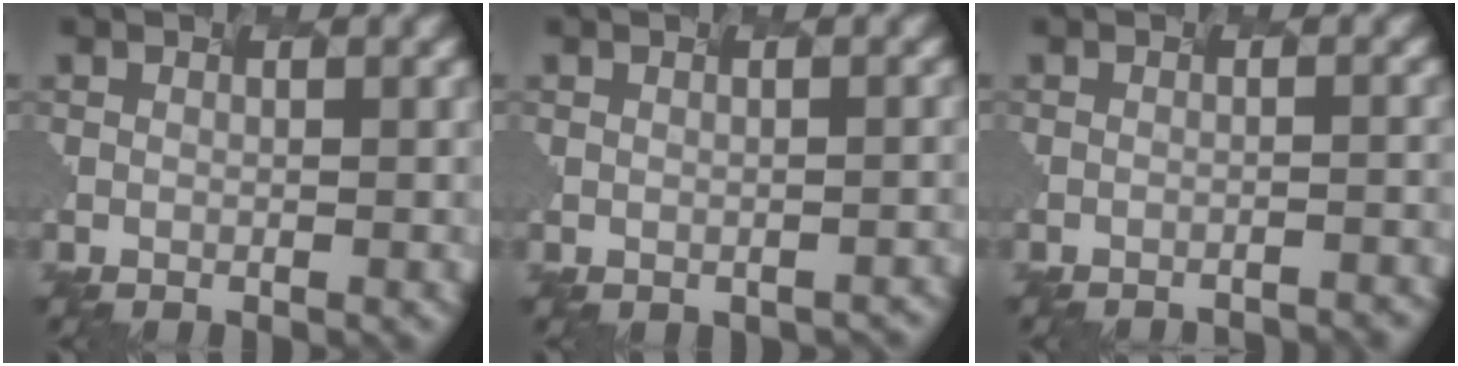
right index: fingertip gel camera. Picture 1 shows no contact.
{"total": 0.6, "force": [-0.1, 0.5, 0.2], "torque": [0.000, -0.002, 0.011]}
{"total": 2.8, "force": [-2.1, 0.8, 1.6], "torque": [0.015, 0.010, -0.015]}